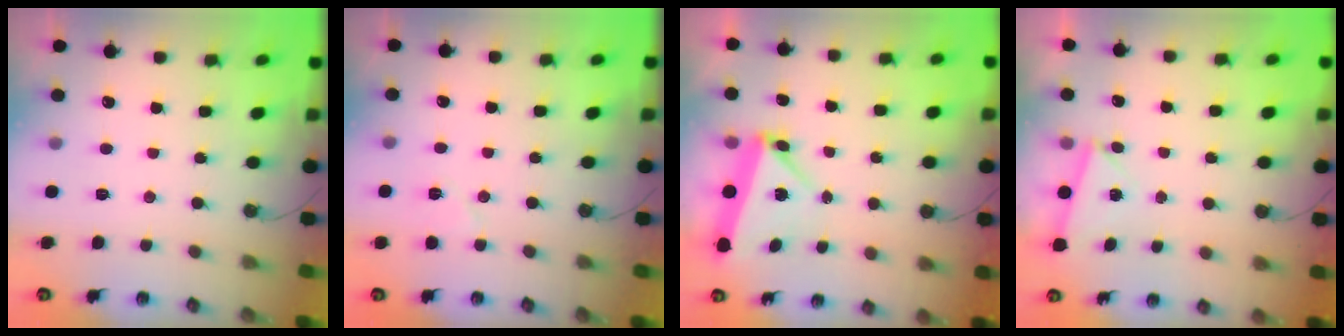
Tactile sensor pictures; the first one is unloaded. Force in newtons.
{"total": 7.3, "press": 6.4, "slide": 3.6}
{"total": 5.6, "press": 4.6, "slide": 3.2}
{"total": 2.9, "press": 2.8, "slide": 0.6}